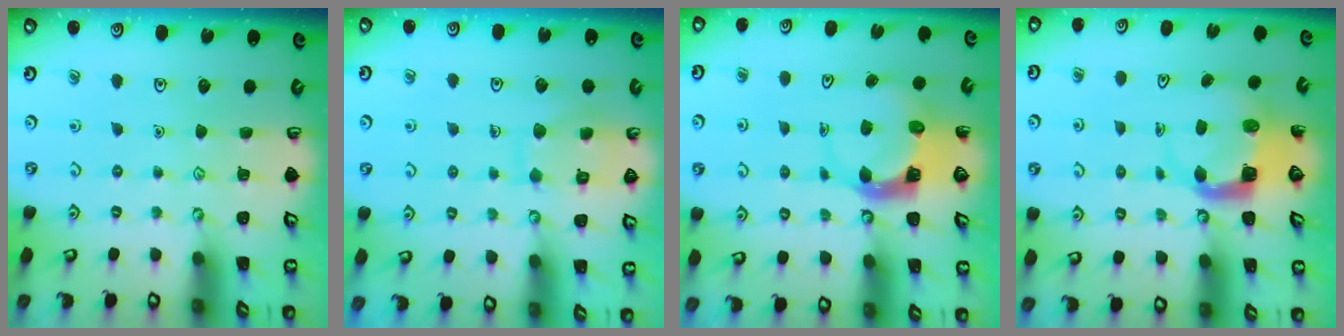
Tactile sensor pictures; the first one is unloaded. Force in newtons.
{"total": 8.8, "press": 8.8, "slide": 0.5}
{"total": 6.2, "press": 6.1, "slide": 1.1}
{"total": 5.2, "press": 5.1, "slide": 0.8}